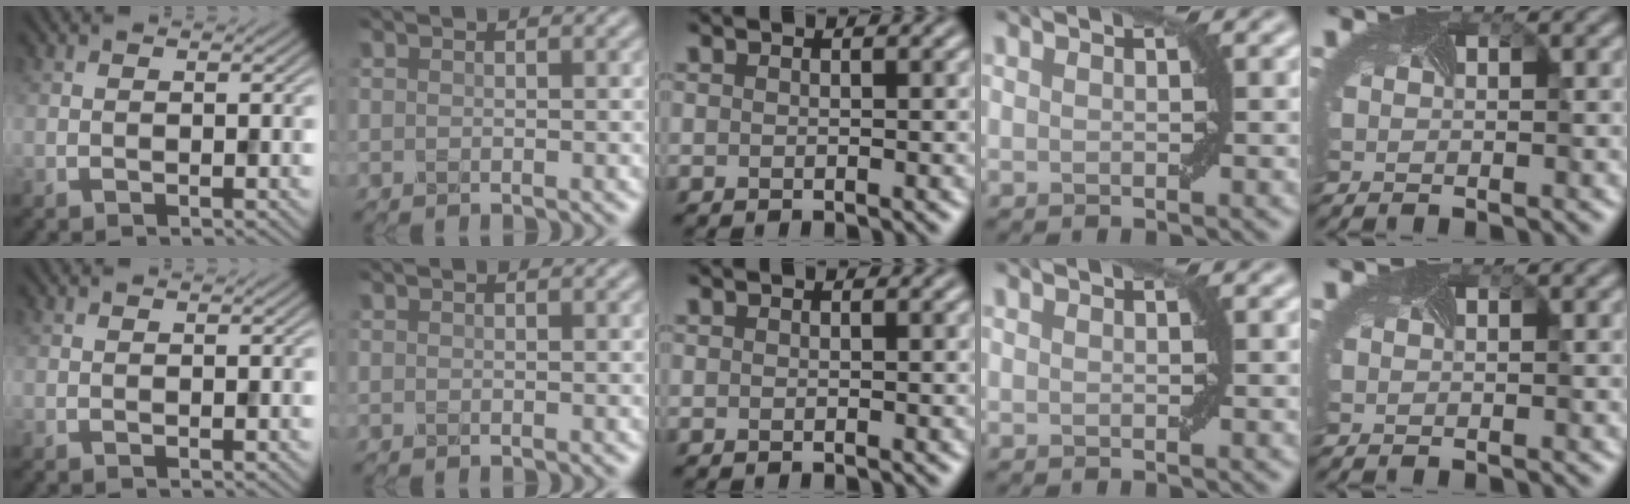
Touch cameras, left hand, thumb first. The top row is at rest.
{}